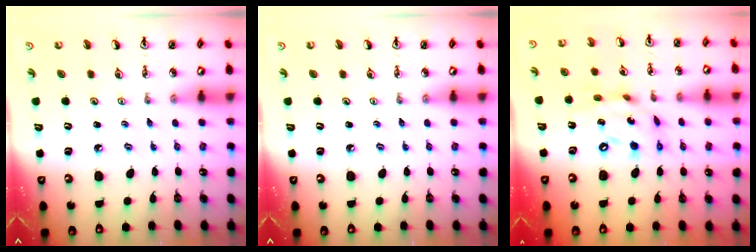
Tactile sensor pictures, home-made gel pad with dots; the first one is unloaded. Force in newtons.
{"total": 0.0}
{"total": 13.1, "press": 13.1, "slide": 0.9}